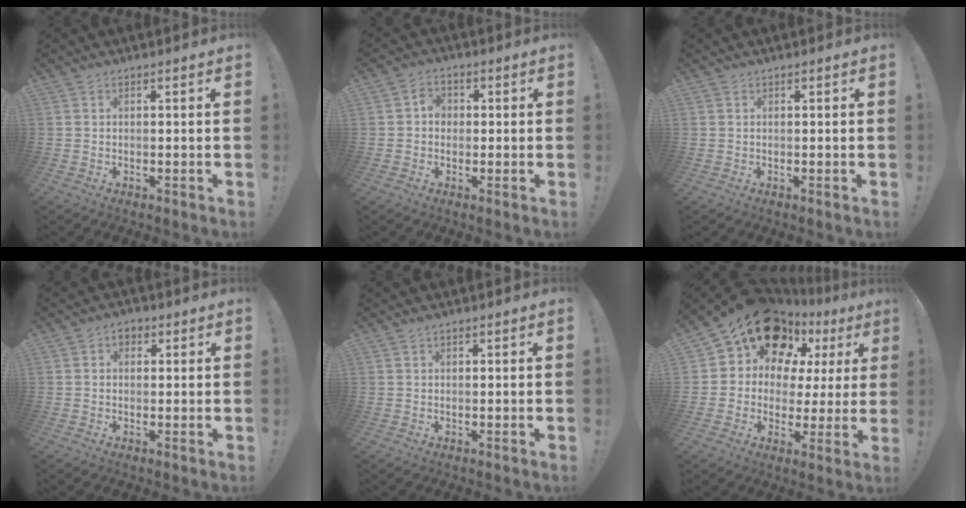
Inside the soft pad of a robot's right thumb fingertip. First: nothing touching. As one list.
[{"total": 4.1, "force": [-0.5, 3.6, 1.9], "torque": [-0.025, 0.007, -0.010]}, {"total": 0.0}, {"total": 2.7, "force": [0.9, 2.0, 1.6], "torque": [-0.016, 0.000, 0.013]}, {"total": 0.8, "force": [0.7, 0.2, 0.3], "torque": [0.001, -0.004, 0.011]}, {"total": 16.6, "force": [10.2, 10.2, 8.3], "torque": [-0.124, -0.075, 0.194]}]